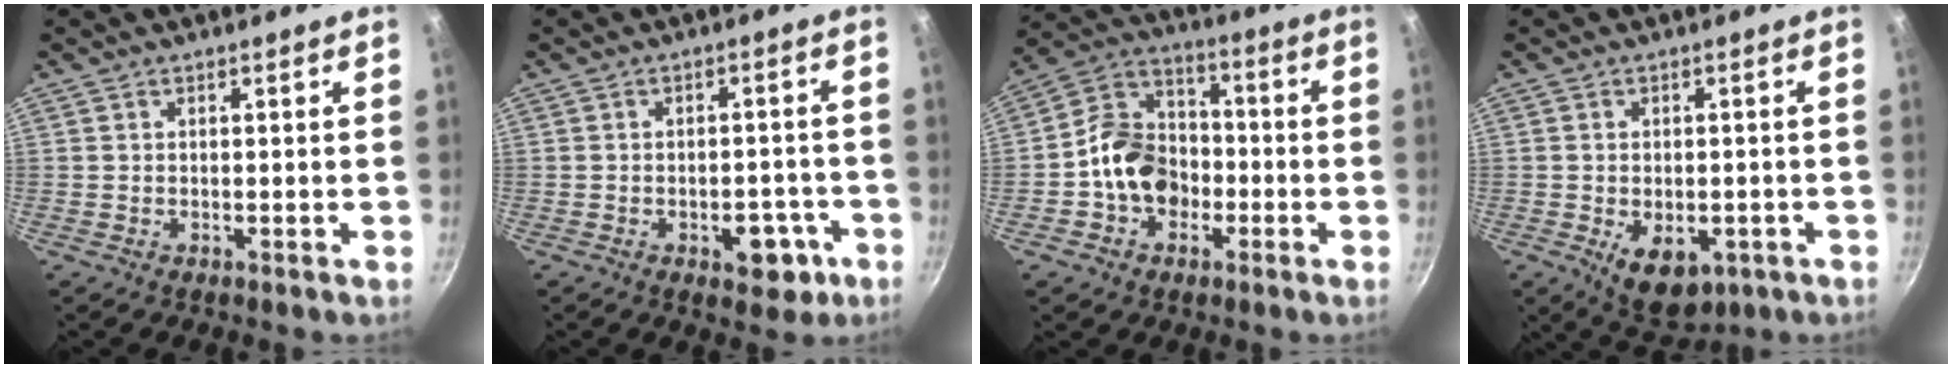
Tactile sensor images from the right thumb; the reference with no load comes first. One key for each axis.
{"total": 7.1, "fx": -3.0, "fy": 4.1, "fz": 4.9, "tx": -0.035, "ty": 0.021, "tz": -0.030}
{"total": 12.5, "fx": -3.0, "fy": 10.0, "fz": 6.9, "tx": -0.086, "ty": 0.043, "tz": -0.069}
{"total": 8.8, "fx": -2.8, "fy": 5.4, "fz": 6.4, "tx": -0.070, "ty": 0.000, "tz": -0.023}